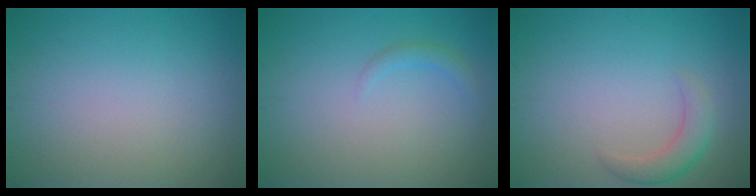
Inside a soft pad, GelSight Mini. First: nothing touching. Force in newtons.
{"total": 1.0, "press": 1.0, "slide": 0.1}
{"total": 2.4, "press": 2.4, "slide": 0.2}